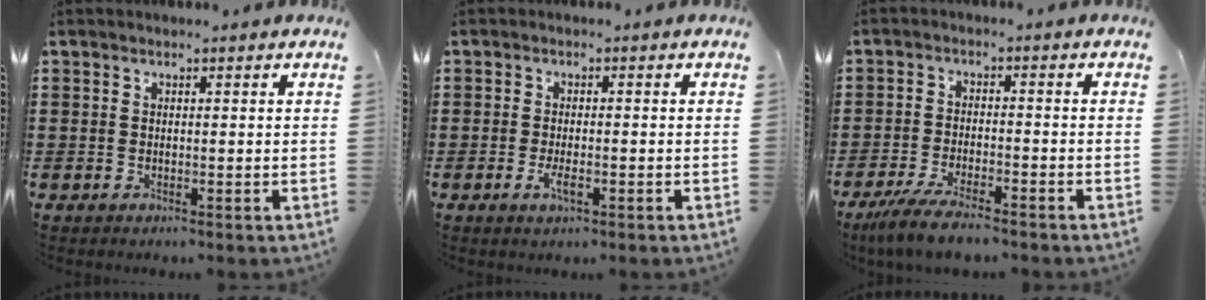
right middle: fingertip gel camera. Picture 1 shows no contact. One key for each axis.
{"total": 2.6, "fx": -1.0, "fy": 0.9, "fz": 2.2, "tx": -0.055, "ty": -0.006, "tz": -0.023}
{"total": 5.0, "fx": -4.3, "fy": 0.6, "fz": 2.5, "tx": -0.061, "ty": -0.007, "tz": -0.086}